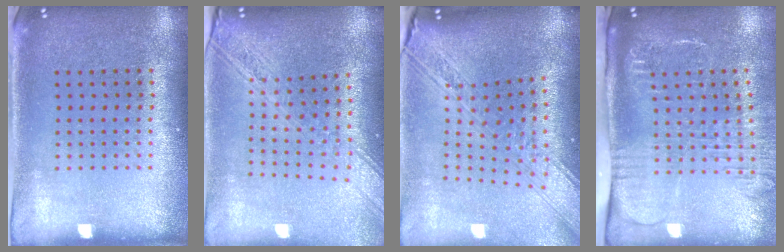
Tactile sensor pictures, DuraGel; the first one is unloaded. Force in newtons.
{"total": 2.3, "press": 1.9, "slide": 1.3}
{"total": 3.4, "press": 2.5, "slide": 2.3}
{"total": 2.7, "press": 2.1, "slide": 1.7}